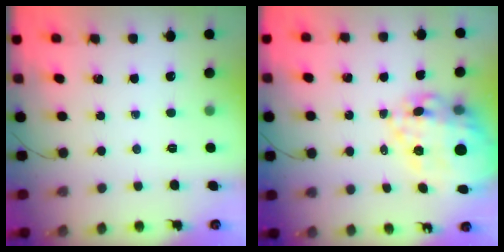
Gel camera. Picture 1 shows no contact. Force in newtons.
{"total": 22.8, "press": 22.3, "slide": 4.7}